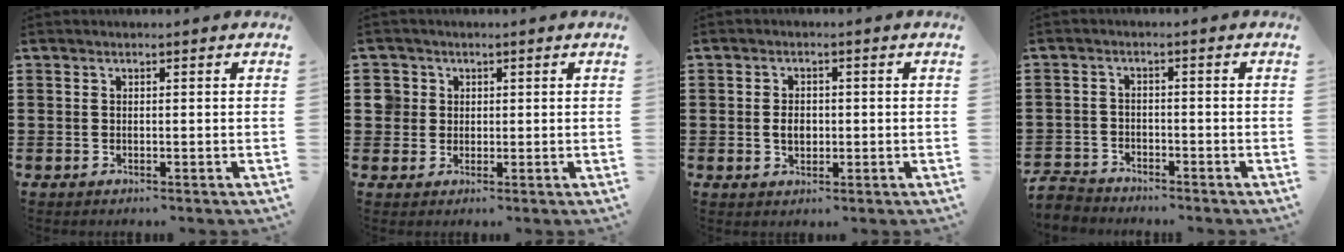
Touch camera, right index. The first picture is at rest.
{"total": 3.1, "force": [0.8, 3.0, 0.4], "torque": [-0.022, 0.013, 0.013]}
{"total": 2.8, "force": [-0.2, 1.8, 2.1], "torque": [-0.034, 0.002, -0.007]}
{"total": 2.9, "force": [-2.8, 0.7, -0.1], "torque": [-0.014, -0.002, -0.062]}